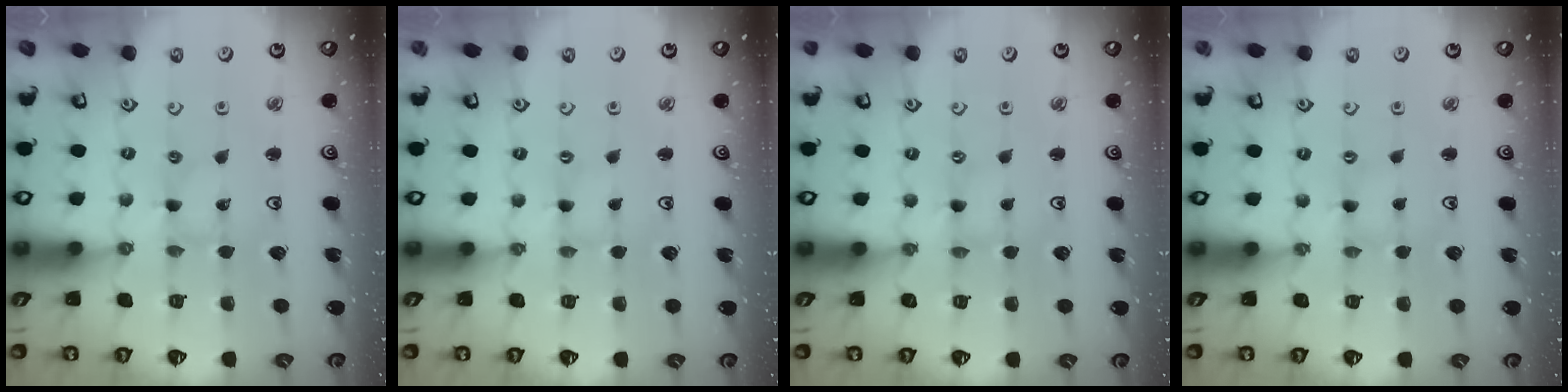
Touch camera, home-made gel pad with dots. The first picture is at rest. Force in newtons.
{"total": 0.0}
{"total": 0.0}
{"total": 0.0}